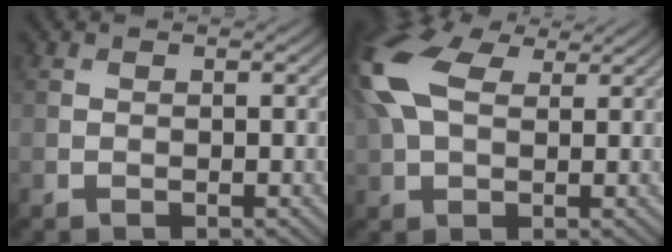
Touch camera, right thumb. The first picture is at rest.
{"total": 12.7, "force": [4.0, 7.3, 9.5], "torque": [-0.259, 0.025, 0.072]}